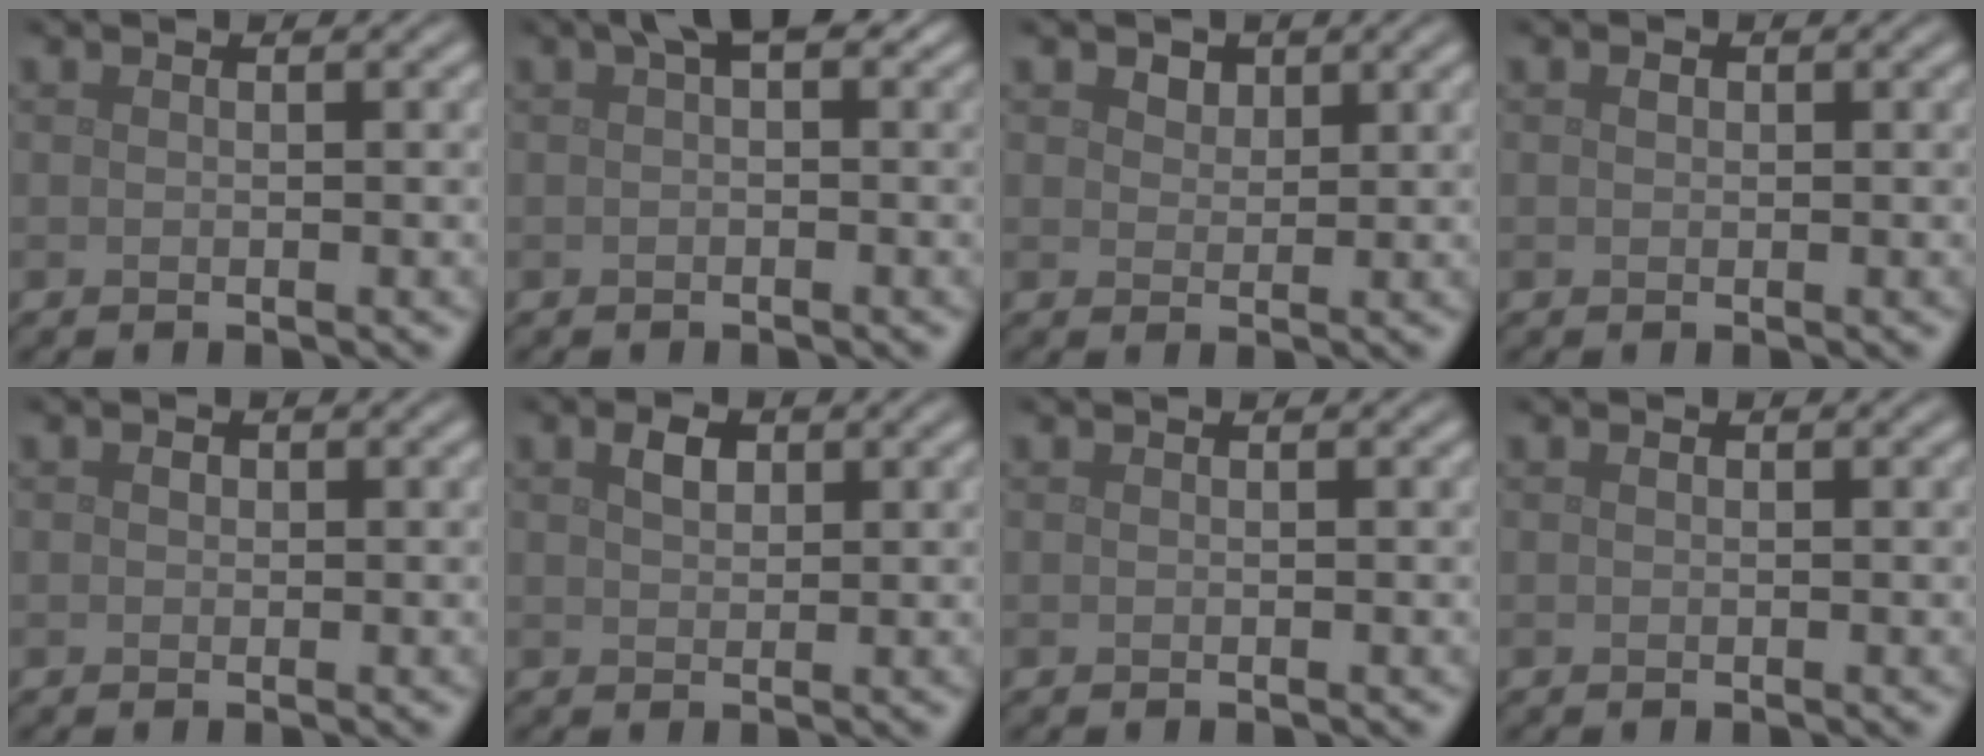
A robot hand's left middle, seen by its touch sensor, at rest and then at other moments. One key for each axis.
{"total": 2.1, "fx": 0.8, "fy": 0.9, "fz": 1.7, "tx": -0.017, "ty": 0.008, "tz": 0.011}
{"total": 1.7, "fx": 1.2, "fy": 1.1, "fz": 0.6, "tx": -0.013, "ty": -0.006, "tz": 0.019}
{"total": 0.6, "fx": 0.2, "fy": 0.4, "fz": 0.3, "tx": -0.005, "ty": -0.001, "tz": 0.001}
{"total": 0.6, "fx": 0.1, "fy": 0.5, "fz": 0.3, "tx": -0.004, "ty": -0.002, "tz": 0.000}
{"total": 1.7, "fx": 0.8, "fy": 1.0, "fz": 1.1, "tx": -0.021, "ty": 0.004, "tz": 0.014}
{"total": 0.0}
{"total": 0.0}